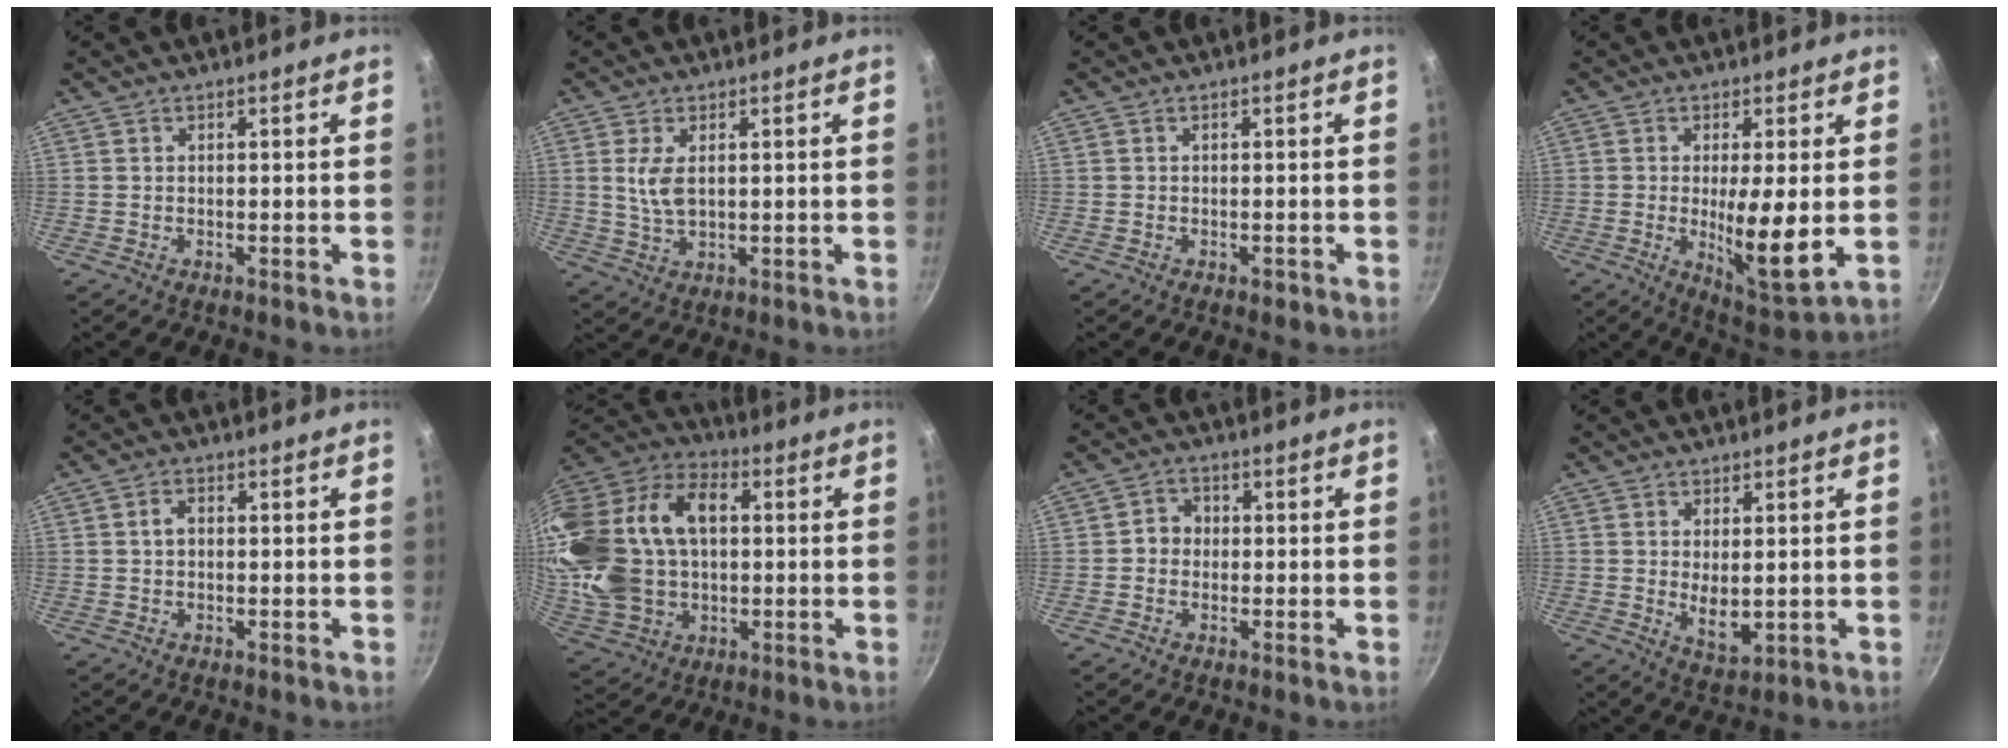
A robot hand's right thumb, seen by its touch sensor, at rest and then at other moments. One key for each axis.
{"total": 5.1, "fx": 1.1, "fy": 2.7, "fz": 4.2, "tx": -0.083, "ty": -0.008, "tz": 0.024}
{"total": 0.9, "fx": -0.5, "fy": 0.6, "fz": 0.6, "tx": -0.008, "ty": 0.004, "tz": -0.004}
{"total": 11.2, "fx": -0.6, "fy": 2.5, "fz": 11.0, "tx": -0.179, "ty": -0.026, "tz": -0.002}
{"total": 2.2, "fx": 0.1, "fy": 1.6, "fz": 1.5, "tx": -0.020, "ty": 0.009, "tz": 0.001}
{"total": 27.4, "fx": 2.7, "fy": 18.7, "fz": 19.9, "tx": -0.404, "ty": 0.035, "tz": 0.055}
{"total": 3.4, "fx": -0.3, "fy": 3.1, "fz": 1.4, "tx": -0.002, "ty": 0.010, "tz": -0.012}
{"total": 5.6, "fx": 0.2, "fy": 2.8, "fz": 4.9, "tx": -0.076, "ty": -0.013, "tz": 0.018}